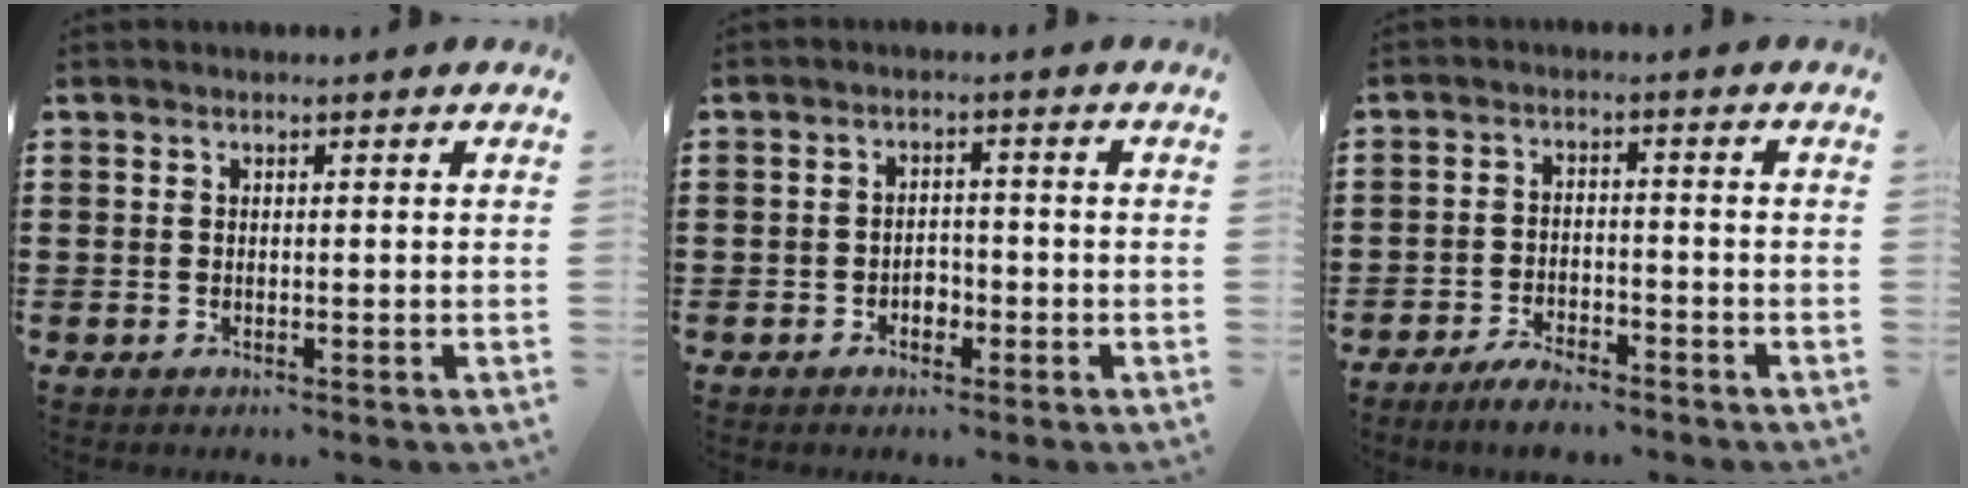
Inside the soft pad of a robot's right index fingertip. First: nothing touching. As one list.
[{"total": 2.3, "force": [-1.1, 1.5, 1.3], "torque": [-0.028, 0.001, -0.021]}, {"total": 3.6, "force": [-3.5, 0.7, 0.9], "torque": [-0.018, 0.007, -0.068]}]